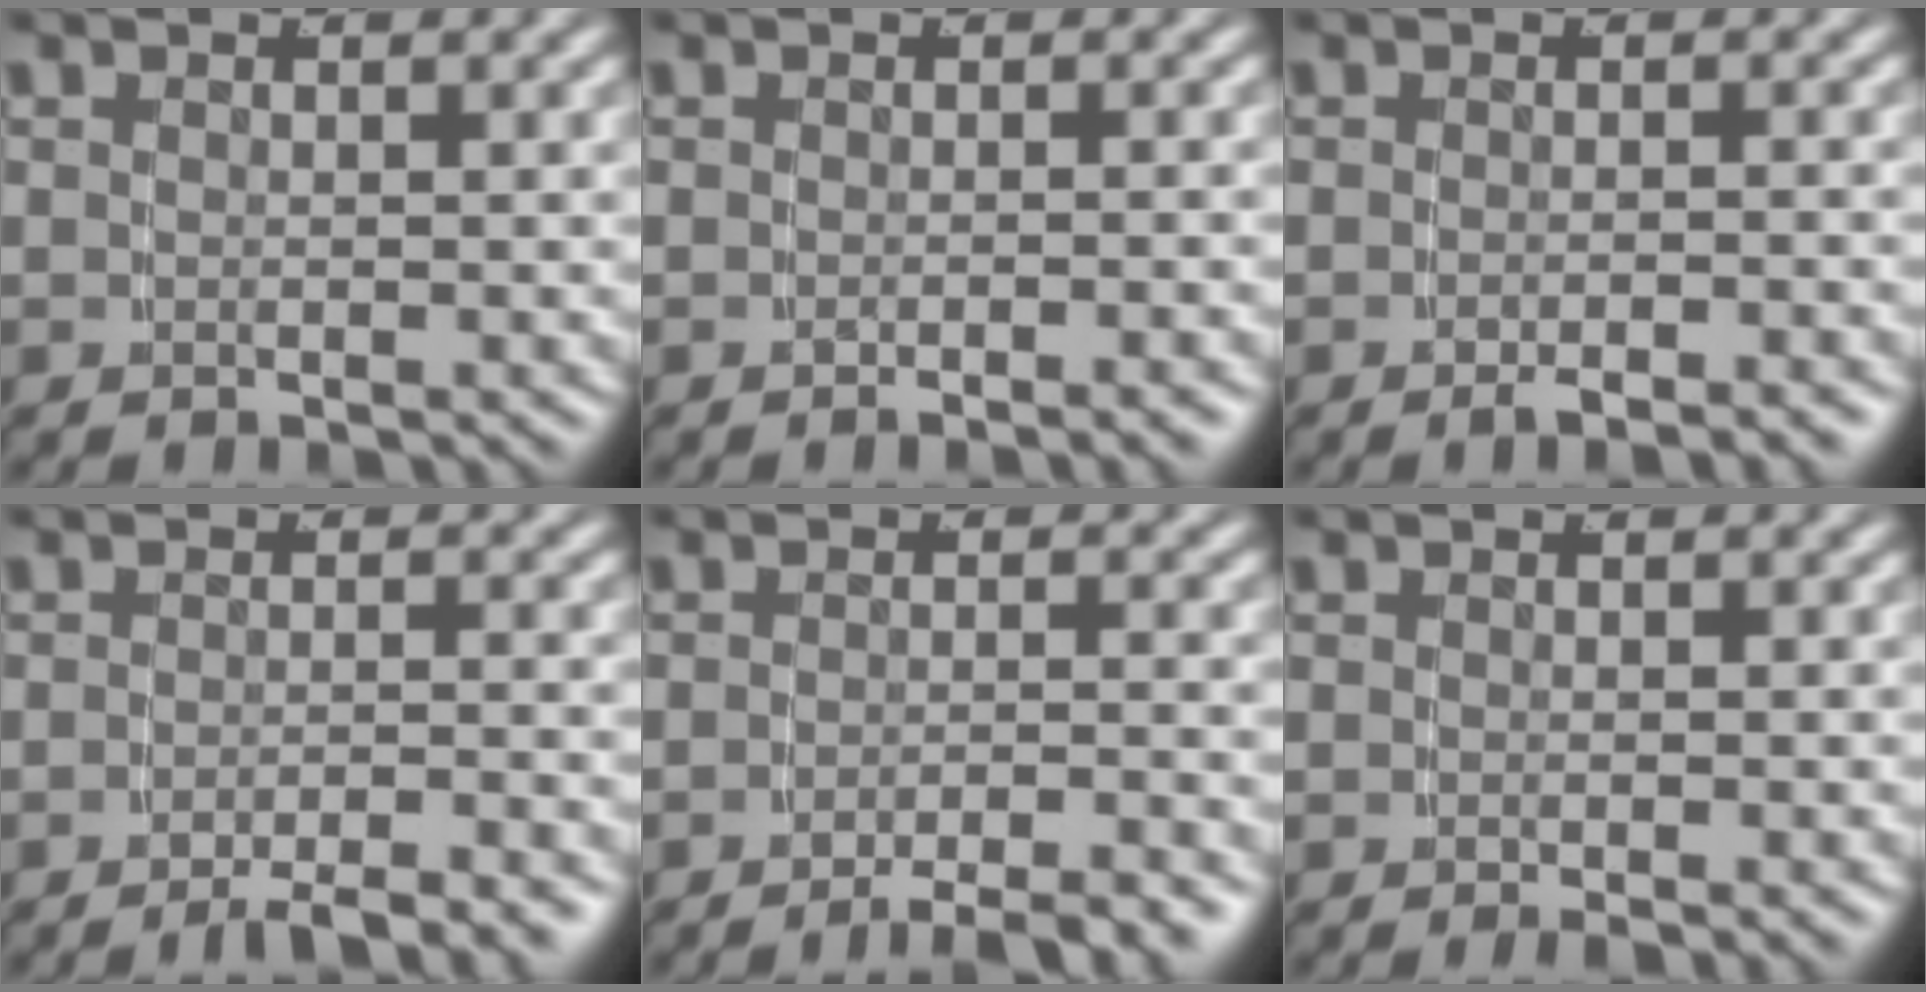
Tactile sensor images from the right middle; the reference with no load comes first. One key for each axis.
{"total": 1.4, "fx": -1.2, "fy": -0.4, "fz": 0.5, "tx": -0.006, "ty": 0.007, "tz": -0.021}
{"total": 2.3, "fx": -2.1, "fy": -0.3, "fz": 0.9, "tx": -0.010, "ty": 0.005, "tz": -0.035}
{"total": 4.1, "fx": -3.5, "fy": 0.3, "fz": 2.0, "tx": -0.023, "ty": 0.003, "tz": -0.060}
{"total": 4.6, "fx": -4.0, "fy": 0.3, "fz": 2.2, "tx": -0.021, "ty": 0.001, "tz": -0.066}
{"total": 0.9, "fx": -0.7, "fy": -0.2, "fz": 0.5, "tx": -0.004, "ty": 0.004, "tz": -0.010}